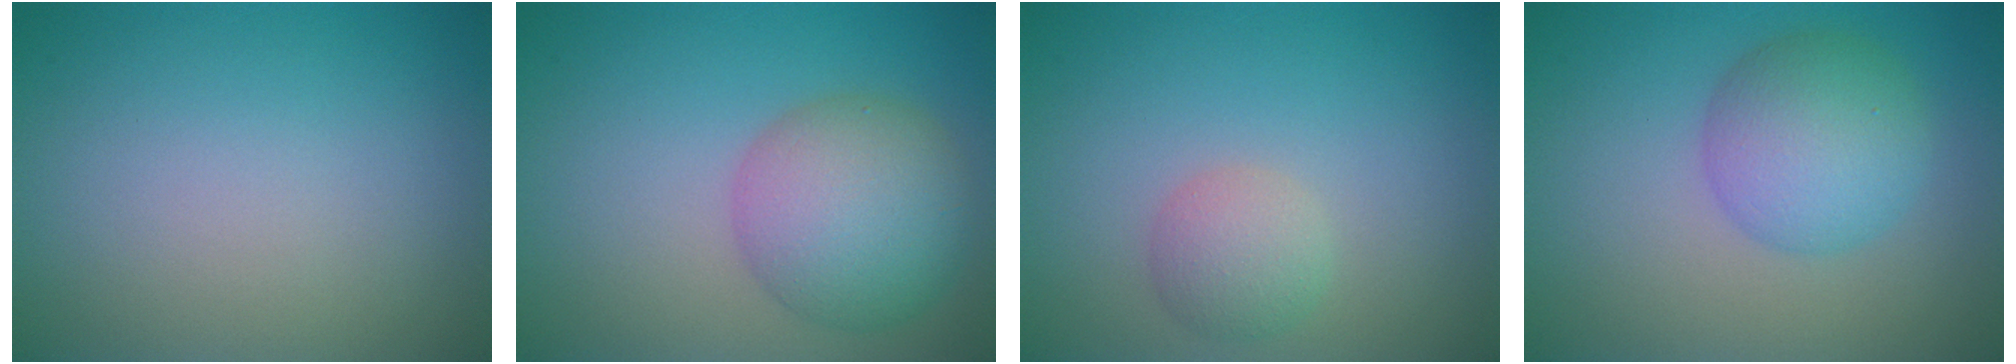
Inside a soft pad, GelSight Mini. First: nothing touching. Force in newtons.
{"total": 6.5, "press": 6.5, "slide": 0.2}
{"total": 2.3, "press": 2.3, "slide": 0.2}
{"total": 5.2, "press": 5.2, "slide": 0.2}